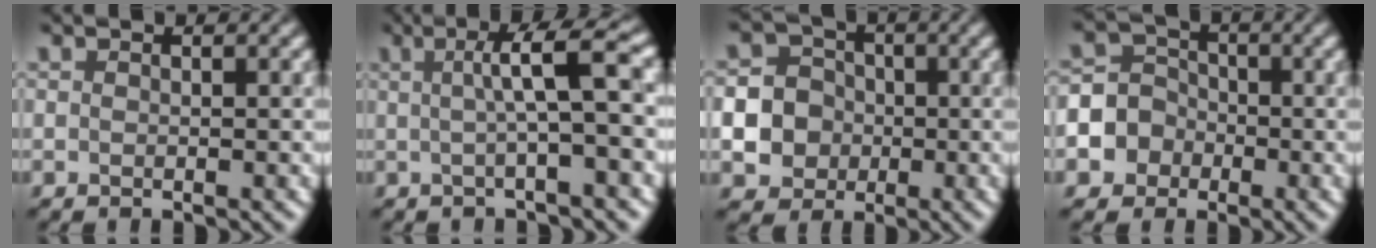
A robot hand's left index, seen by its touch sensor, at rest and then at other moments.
{"total": 4.9, "force": [0.6, 0.6, 4.9], "torque": [-0.071, 0.018, 0.005]}
{"total": 8.2, "force": [-1.7, 7.7, 2.3], "torque": [-0.055, -0.008, -0.054]}
{"total": 6.9, "force": [-2.9, 6.2, 1.3], "torque": [-0.023, -0.002, -0.069]}